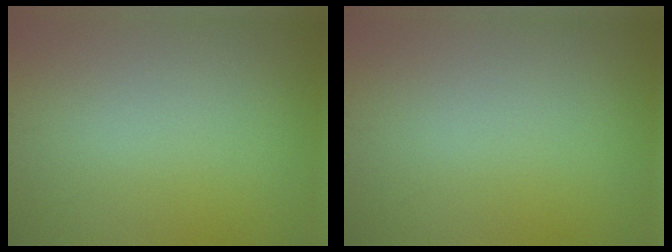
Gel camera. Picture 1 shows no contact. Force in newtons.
{"total": 0.0}